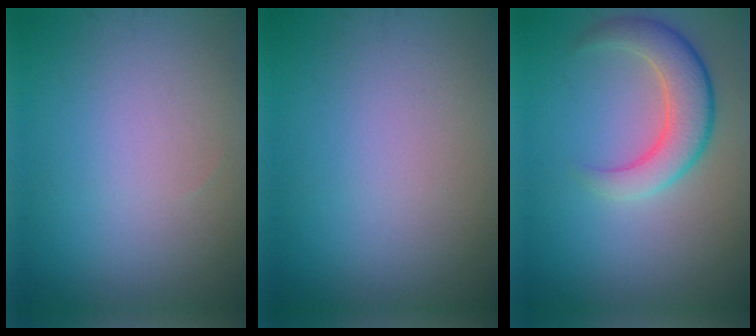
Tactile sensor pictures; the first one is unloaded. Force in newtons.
{"total": 0.0}
{"total": 4.4, "press": 4.4, "slide": 0.3}